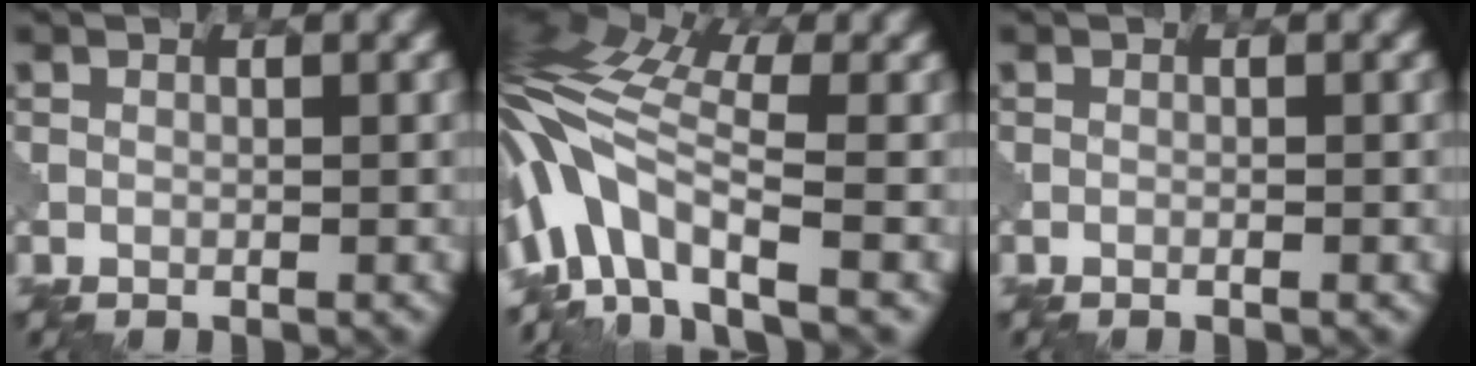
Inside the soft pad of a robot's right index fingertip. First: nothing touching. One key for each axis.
{"total": 10.3, "fx": -3.0, "fy": 5.0, "fz": 8.6, "tx": -0.183, "ty": 0.015, "tz": -0.062}
{"total": 0.7, "fx": -0.1, "fy": 0.4, "fz": 0.6, "tx": 0.014, "ty": -0.002, "tz": -0.018}